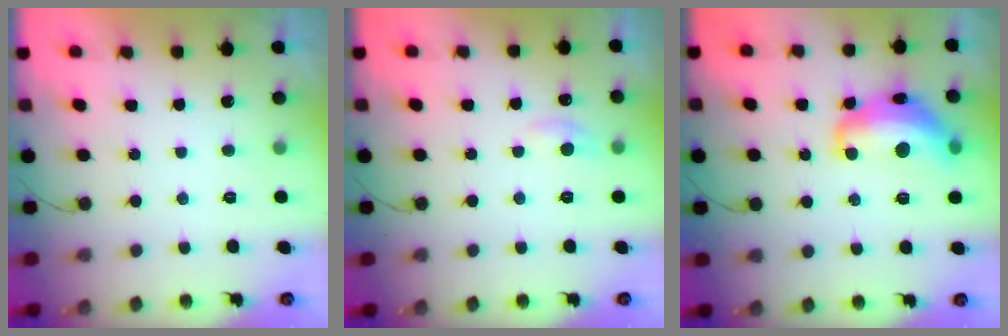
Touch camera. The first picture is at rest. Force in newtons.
{"total": 6.8, "press": 6.7, "slide": 0.9}
{"total": 14.8, "press": 14.7, "slide": 1.3}